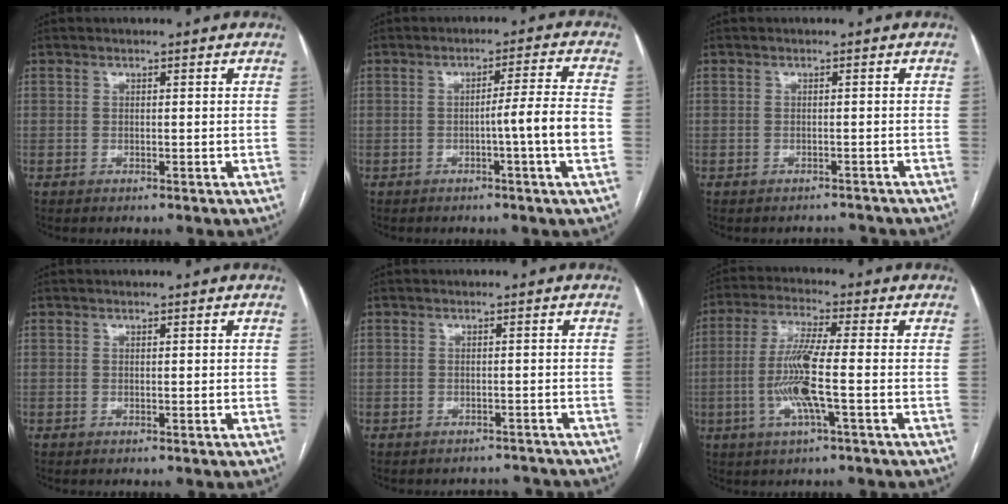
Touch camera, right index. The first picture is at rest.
{"total": 6.6, "force": [-1.7, -1.3, 6.2], "torque": [-0.088, 0.004, -0.025]}
{"total": 1.9, "force": [-1.8, 0.6, -0.6], "torque": [0.011, 0.002, -0.019]}
{"total": 0.0}
{"total": 3.0, "force": [-2.6, 1.3, -0.5], "torque": [0.010, 0.008, -0.034]}
{"total": 9.3, "force": [-1.9, 0.1, 9.1], "torque": [-0.188, -0.004, -0.042]}